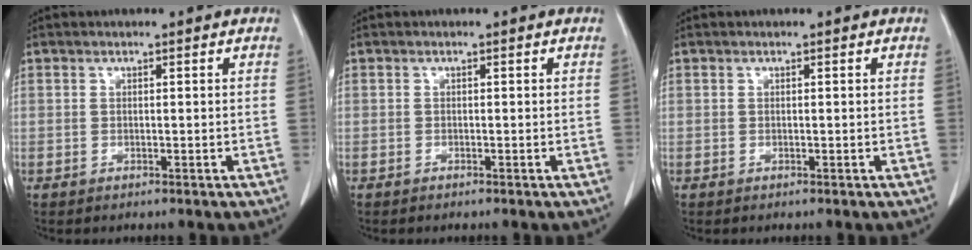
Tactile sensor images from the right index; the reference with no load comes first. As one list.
[{"total": 0.0}, {"total": 0.0}]